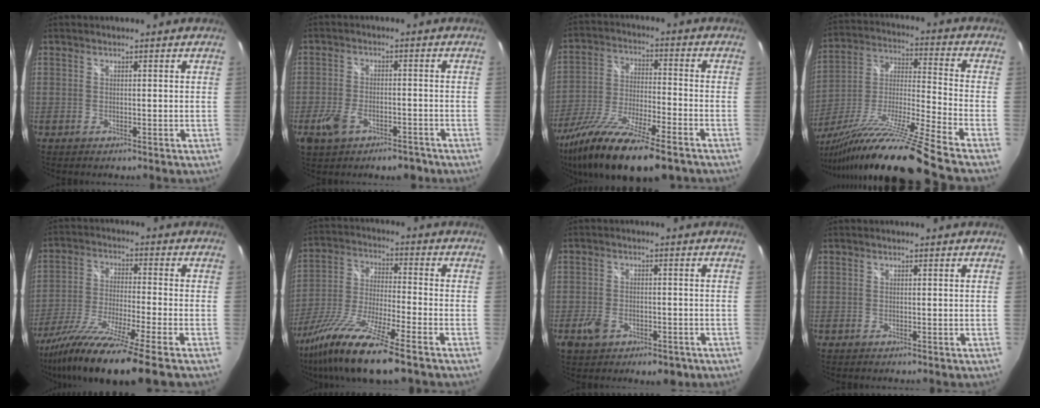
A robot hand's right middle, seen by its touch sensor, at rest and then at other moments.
{"total": 8.5, "force": [-5.1, 4.5, 5.1], "torque": [-0.118, -0.008, -0.084]}
{"total": 20.6, "force": [-14.6, 4.6, 13.7], "torque": [-0.270, -0.057, -0.260]}
{"total": 23.2, "force": [-18.2, -2.5, 14.2], "torque": [-0.233, -0.055, -0.320]}
{"total": 17.2, "force": [-13.2, -0.7, 11.1], "torque": [-0.222, -0.053, -0.235]}
{"total": 17.4, "force": [-12.1, 1.8, 12.5], "torque": [-0.260, -0.046, -0.225]}
{"total": 6.9, "force": [-3.6, 4.3, 4.1], "torque": [-0.093, -0.006, -0.055]}
{"total": 0.0}